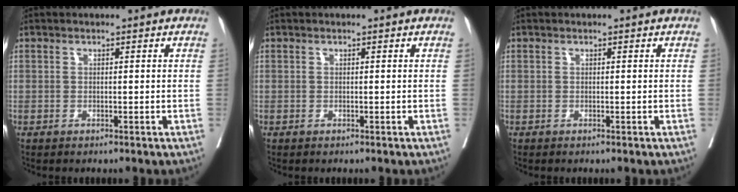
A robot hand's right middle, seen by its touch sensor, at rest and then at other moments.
{"total": 0.0}
{"total": 0.0}